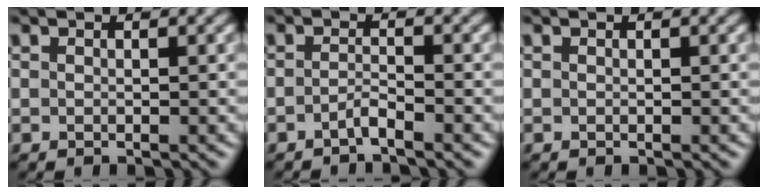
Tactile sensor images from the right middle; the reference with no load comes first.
{"total": 1.3, "force": [-0.9, 0.1, 0.9], "torque": [-0.018, 0.003, -0.022]}
{"total": 0.0}